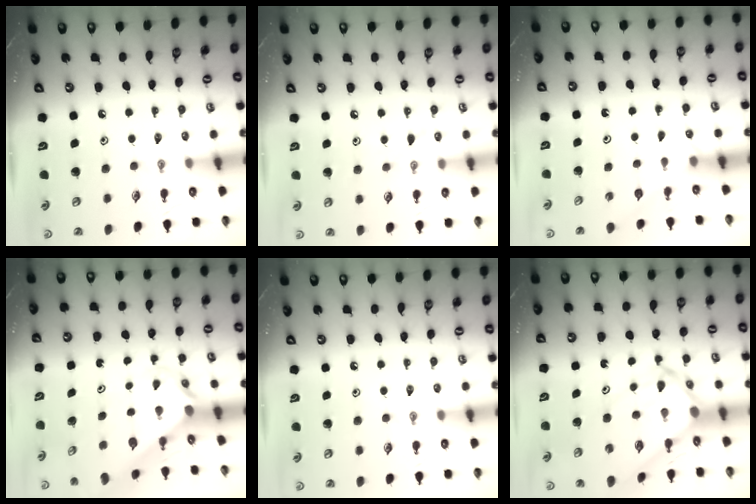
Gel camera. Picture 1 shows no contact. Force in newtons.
{"total": 6.3, "press": 6.3, "slide": 0.6}
{"total": 1.8, "press": 1.7, "slide": 0.4}
{"total": 2.3, "press": 2.3, "slide": 0.1}
{"total": 0.0}
{"total": 8.8, "press": 8.7, "slide": 0.8}